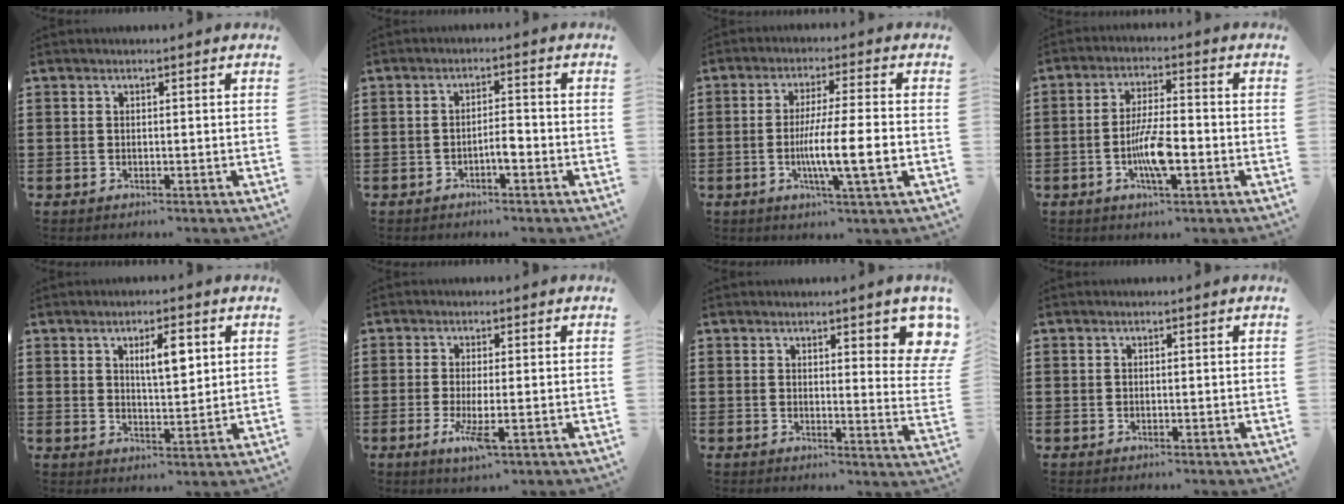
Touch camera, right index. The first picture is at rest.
{"total": 2.8, "force": [-1.2, 0.6, 2.5], "torque": [-0.045, 0.004, -0.023]}
{"total": 9.1, "force": [-1.9, 0.5, 8.9], "torque": [-0.163, -0.015, -0.036]}
{"total": 7.4, "force": [-2.1, 1.9, 6.9], "torque": [-0.140, -0.005, -0.042]}
{"total": 5.1, "force": [2.2, 1.6, 4.3], "torque": [-0.073, 0.002, 0.031]}
{"total": 4.5, "force": [-1.7, 0.6, 4.1], "torque": [-0.088, -0.020, -0.031]}
{"total": 4.7, "force": [3.5, 0.8, 3.0], "torque": [-0.047, -0.014, 0.057]}
{"total": 0.0}